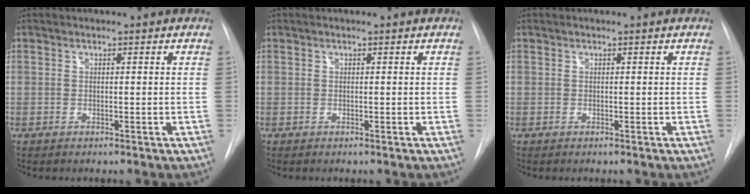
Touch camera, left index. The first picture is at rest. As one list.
[{"total": 0.0}, {"total": 0.0}]